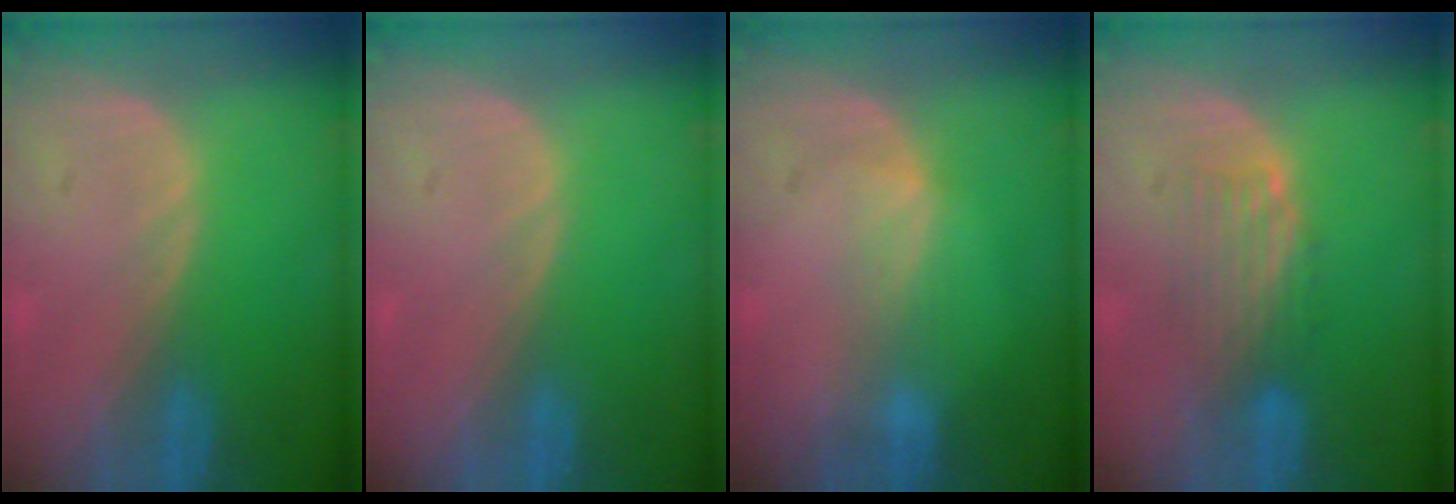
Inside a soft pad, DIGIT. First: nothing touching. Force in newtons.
{"total": 0.0}
{"total": 2.4, "press": 2.4, "slide": 0.4}
{"total": 5.0, "press": 4.3, "slide": 2.6}